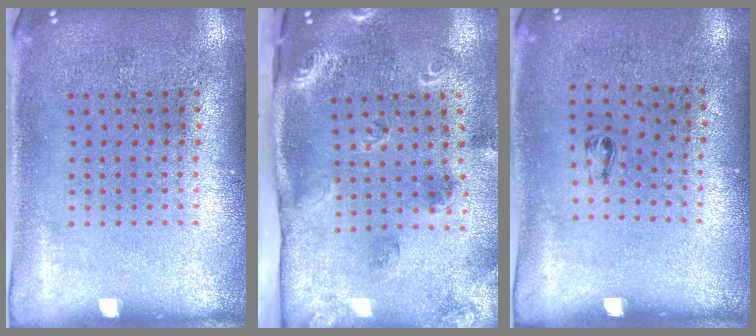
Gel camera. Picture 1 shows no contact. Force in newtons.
{"total": 2.1, "press": 1.8, "slide": 1.1}
{"total": 0.5, "press": 0.2, "slide": 0.5}